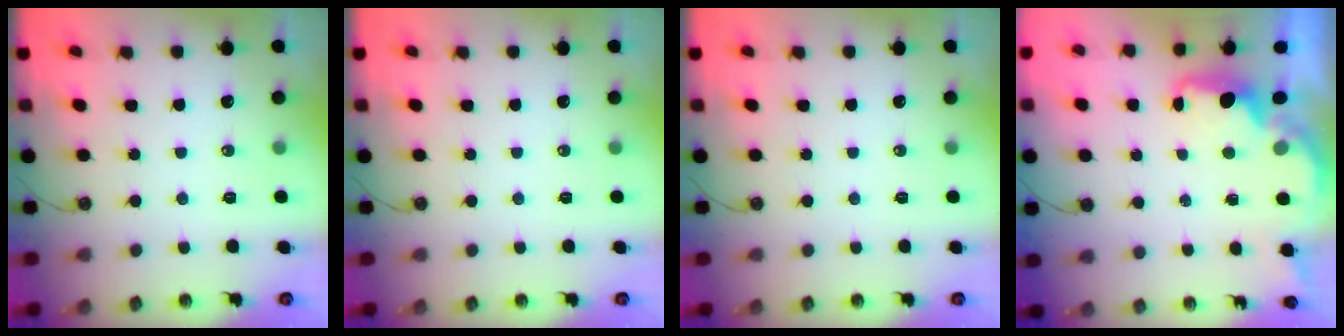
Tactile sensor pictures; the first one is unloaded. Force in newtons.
{"total": 0.0}
{"total": 0.0}
{"total": 2.0, "press": 1.9, "slide": 0.8}